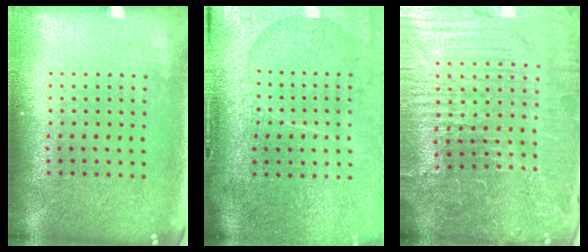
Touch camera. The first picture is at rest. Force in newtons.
{"total": 4.4, "press": 3.6, "slide": 2.6}
{"total": 5.9, "press": 5.4, "slide": 2.4}